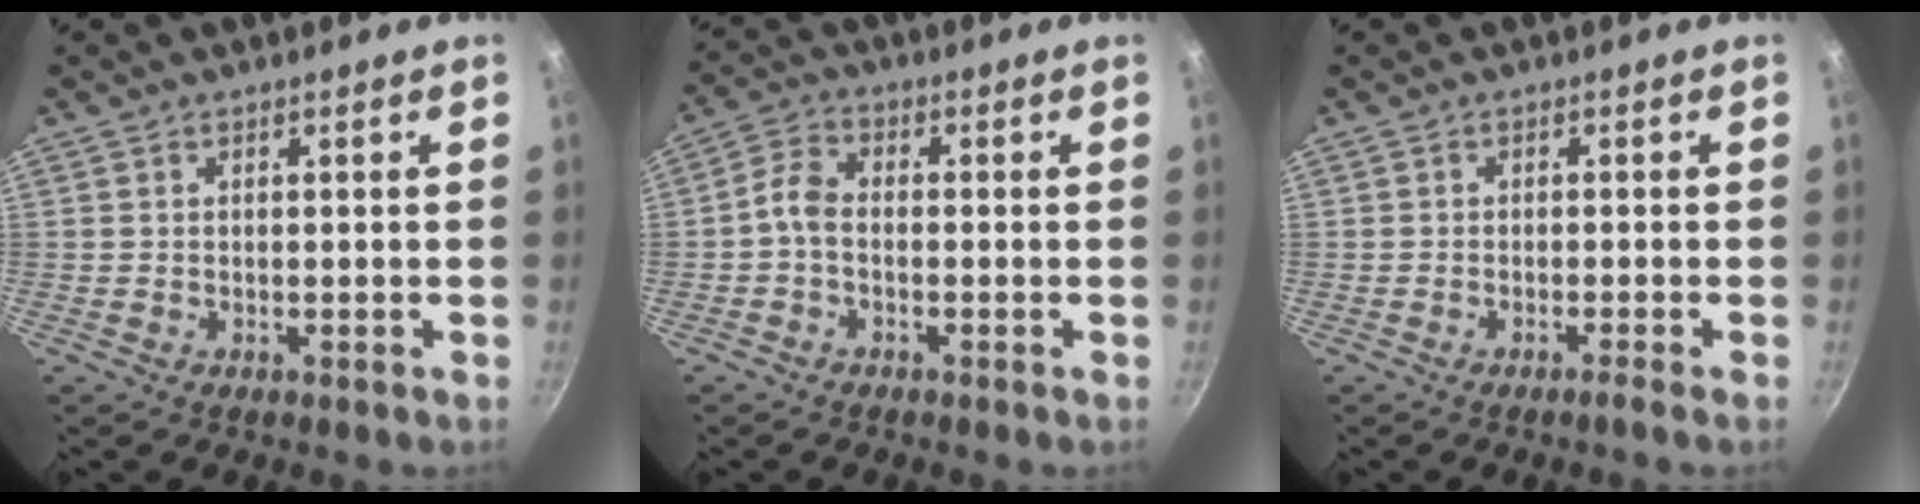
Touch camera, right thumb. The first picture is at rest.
{"total": 4.0, "force": [-1.3, 2.4, 2.9], "torque": [-0.065, 0.024, -0.036]}
{"total": 1.2, "force": [-0.9, -0.3, 0.7], "torque": [-0.024, 0.011, -0.015]}